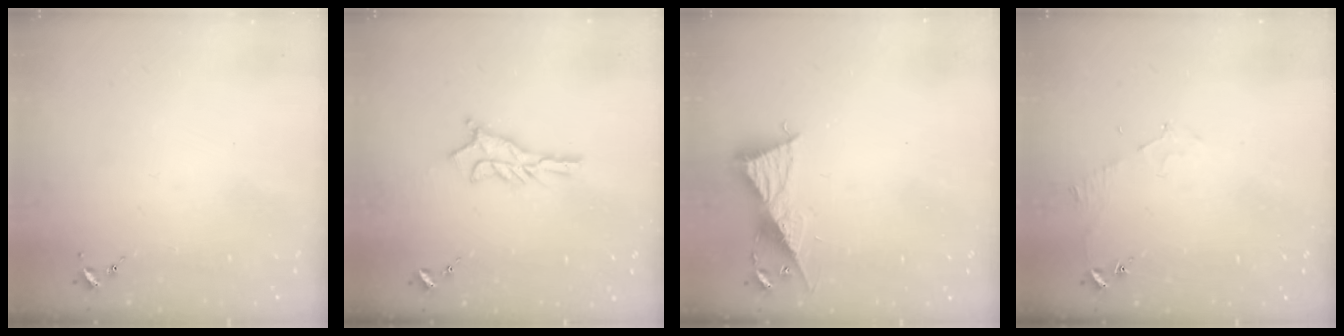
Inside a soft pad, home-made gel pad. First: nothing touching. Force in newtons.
{"total": 10.4, "press": 10.3, "slide": 0.6}
{"total": 9.7, "press": 9.7, "slide": 0.7}
{"total": 5.9, "press": 5.8, "slide": 0.7}